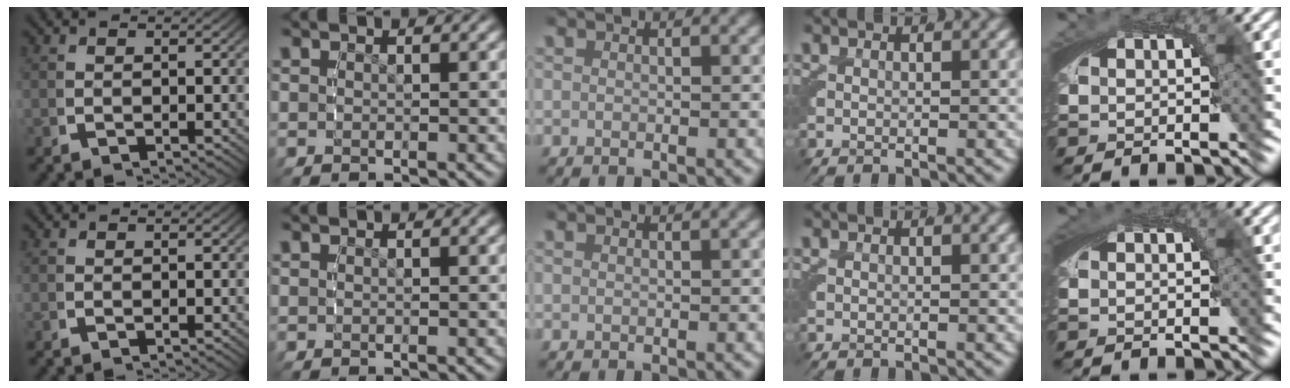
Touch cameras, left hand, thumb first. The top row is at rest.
{"little": {"total": 0.7, "force": [0.2, 0.1, 0.6], "torque": [-0.009, 0.001, 0.004]}}